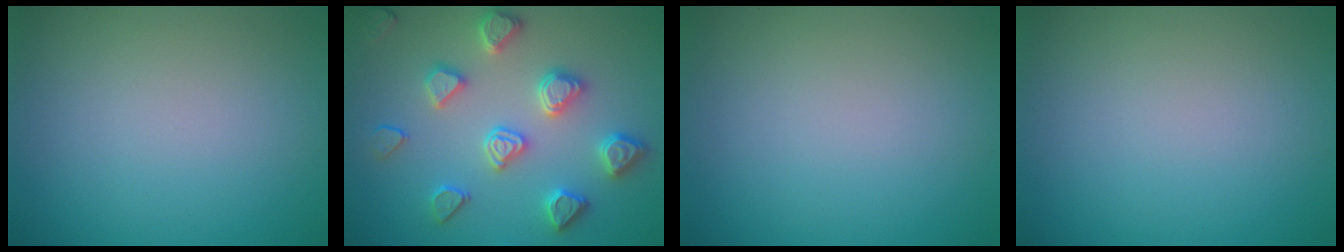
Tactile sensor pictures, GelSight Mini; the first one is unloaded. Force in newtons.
{"total": 4.4, "press": 4.3, "slide": 0.7}
{"total": 0.0}
{"total": 0.0}